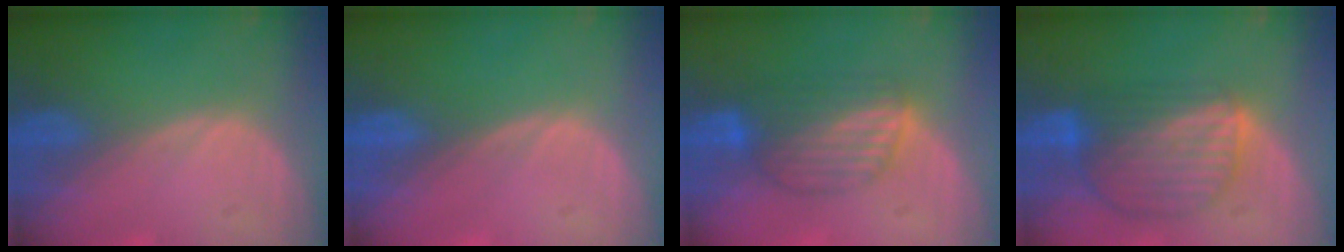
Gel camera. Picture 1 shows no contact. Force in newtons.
{"total": 0.0}
{"total": 6.4, "press": 6.3, "slide": 0.7}
{"total": 8.7, "press": 7.6, "slide": 4.3}